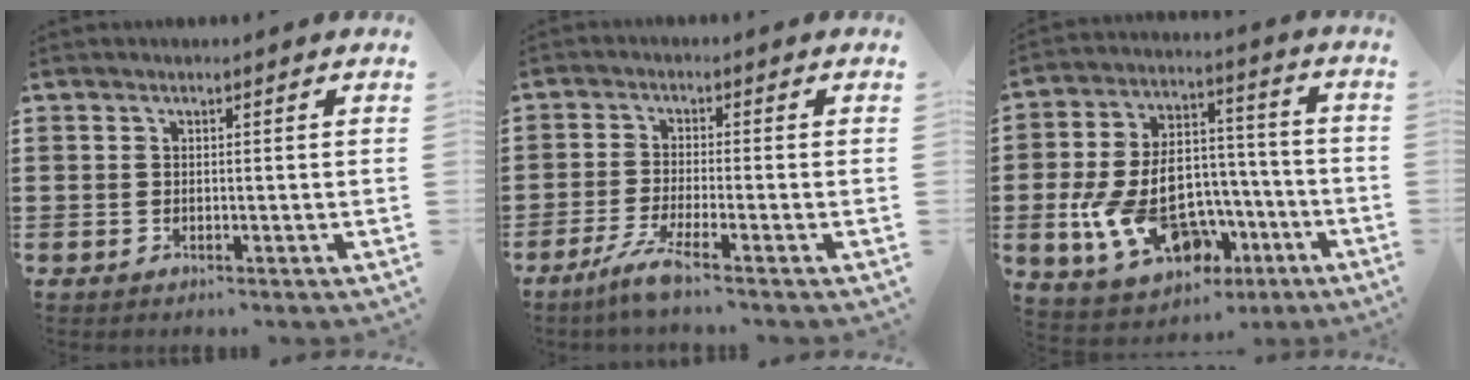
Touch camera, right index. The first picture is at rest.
{"total": 4.3, "force": [-3.1, -0.3, 3.0], "torque": [-0.076, -0.020, -0.063]}
{"total": 14.9, "force": [-4.1, 9.8, 10.4], "torque": [-0.221, 0.015, -0.063]}